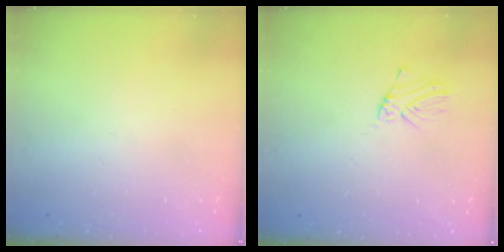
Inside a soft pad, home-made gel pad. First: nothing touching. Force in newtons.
{"total": 1.7, "press": 1.7, "slide": 0.2}